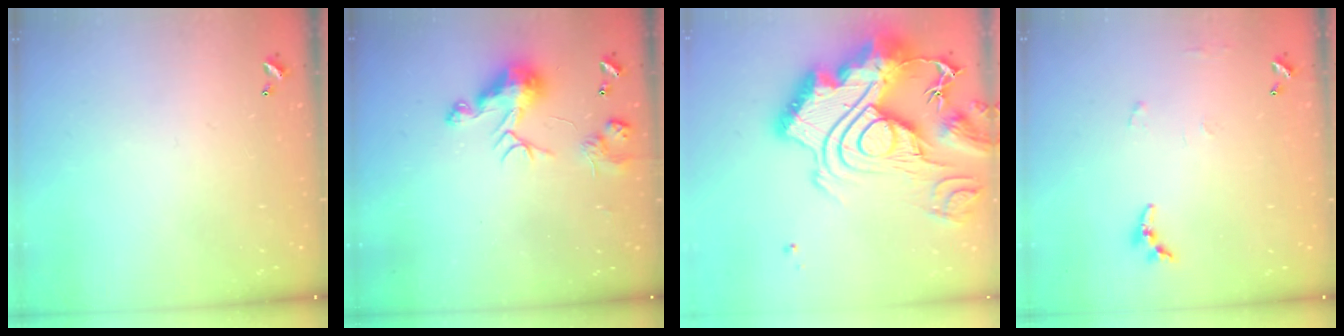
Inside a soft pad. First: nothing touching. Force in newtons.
{"total": 8.3, "press": 8.3, "slide": 0.7}
{"total": 0.7, "press": 0.7, "slide": 0.0}
{"total": 5.7, "press": 5.7, "slide": 0.2}